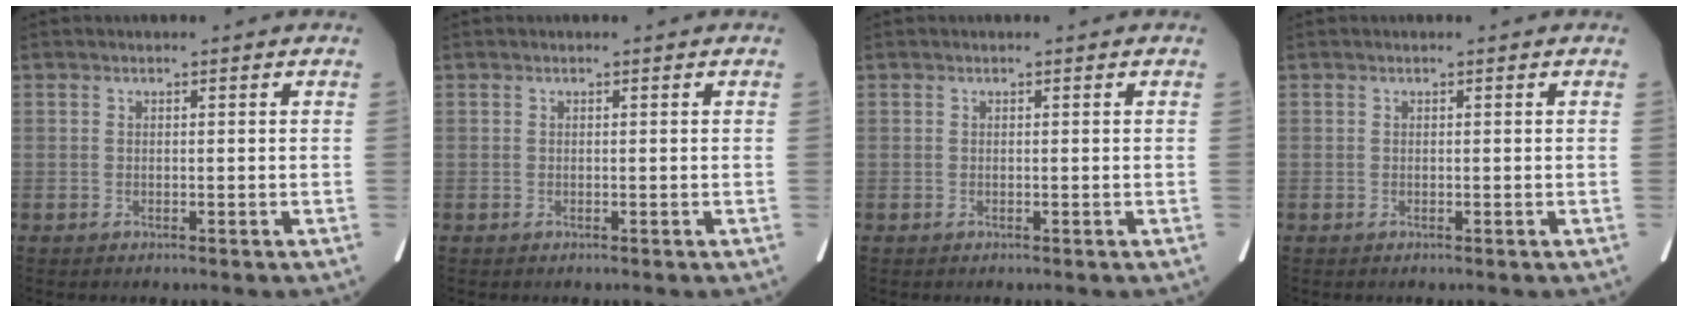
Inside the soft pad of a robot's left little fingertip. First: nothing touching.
{"total": 0.0}
{"total": 0.0}
{"total": 0.0}